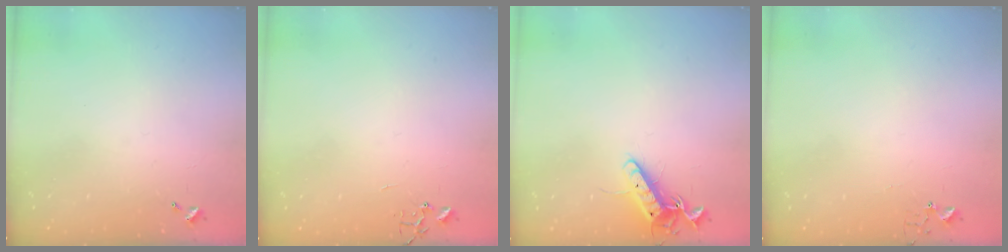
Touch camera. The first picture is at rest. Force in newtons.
{"total": 0.0}
{"total": 12.3, "press": 12.2, "slide": 0.9}
{"total": 2.9, "press": 2.9, "slide": 0.4}